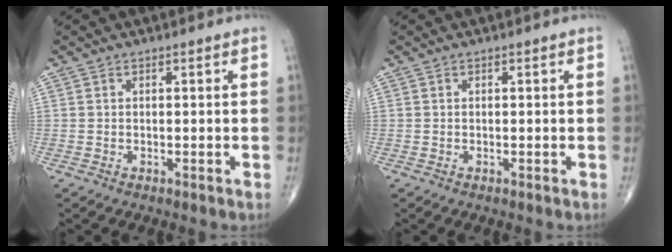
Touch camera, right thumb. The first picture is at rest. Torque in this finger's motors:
{"motor_torque": [-0.07, 0.07, -0.09, -0.04, 0.00]}